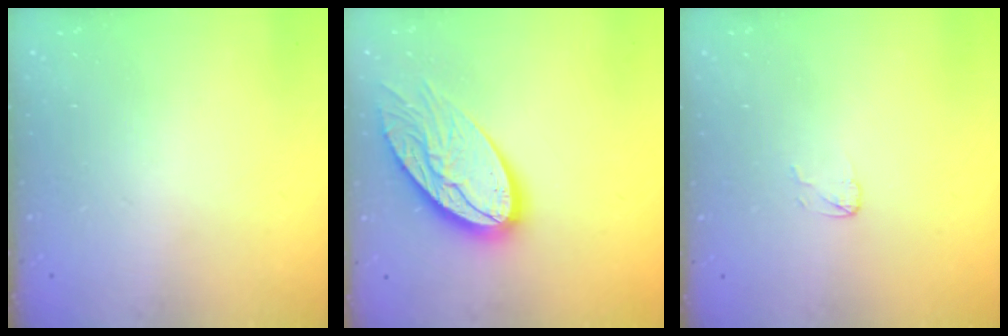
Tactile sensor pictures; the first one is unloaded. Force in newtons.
{"total": 18.1, "press": 18.1, "slide": 1.4}
{"total": 2.6, "press": 2.6, "slide": 0.2}